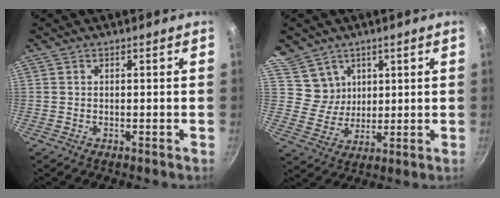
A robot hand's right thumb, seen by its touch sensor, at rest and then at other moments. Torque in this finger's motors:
{"motor_torque": [-1.04, 0.35, -0.50, 0.36, 0.02]}